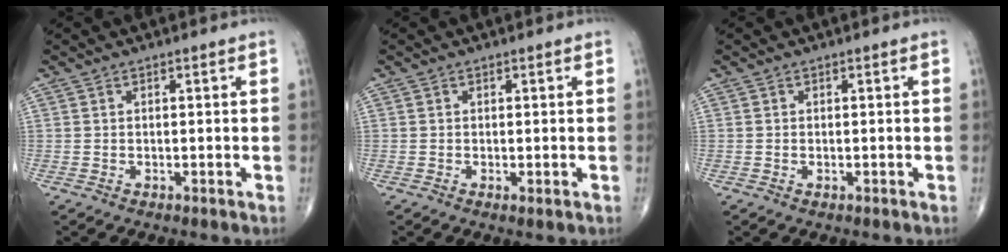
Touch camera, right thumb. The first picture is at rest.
{"total": 0.6, "force": [-0.1, 0.1, 0.6], "torque": [-0.014, -0.004, -0.005]}
{"total": 0.0}